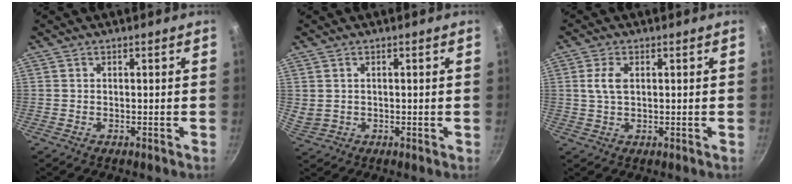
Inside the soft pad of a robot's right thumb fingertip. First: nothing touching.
{"total": 2.1, "force": [0.6, 1.6, 1.2], "torque": [-0.020, 0.001, 0.019]}
{"total": 4.0, "force": [0.9, 2.0, 3.4], "torque": [-0.071, 0.004, 0.018]}